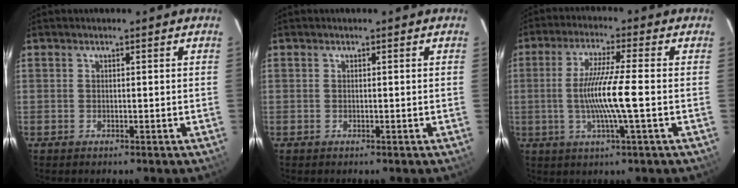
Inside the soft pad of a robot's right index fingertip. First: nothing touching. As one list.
[{"total": 0.0}, {"total": 9.5, "force": [-1.5, -0.7, 9.3], "torque": [-0.178, -0.008, -0.028]}]